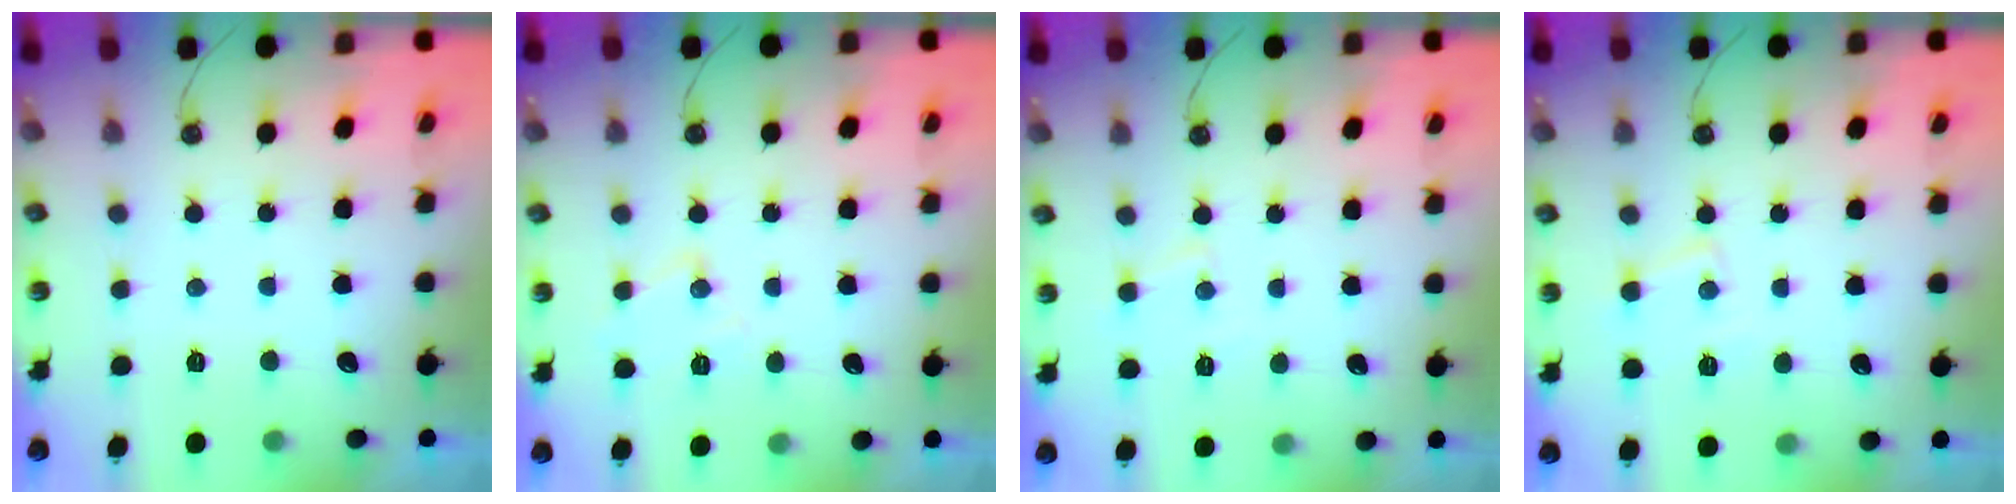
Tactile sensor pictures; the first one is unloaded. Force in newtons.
{"total": 10.2, "press": 10.2, "slide": 0.7}
{"total": 6.4, "press": 6.4, "slide": 0.5}
{"total": 7.7, "press": 7.7, "slide": 0.6}